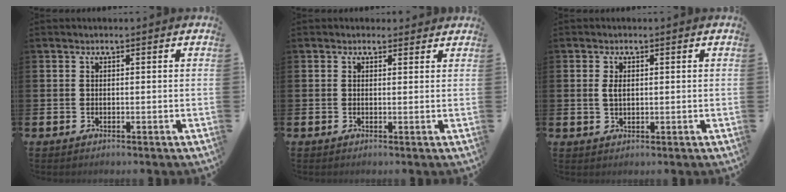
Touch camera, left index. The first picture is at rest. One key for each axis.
{"total": 1.0, "fx": 0.8, "fy": 0.6, "fz": 0.1, "tx": 0.009, "ty": 0.004, "tz": 0.011}
{"total": 1.7, "fx": 0.5, "fy": 1.0, "fz": 1.3, "tx": -0.013, "ty": 0.000, "tz": 0.003}